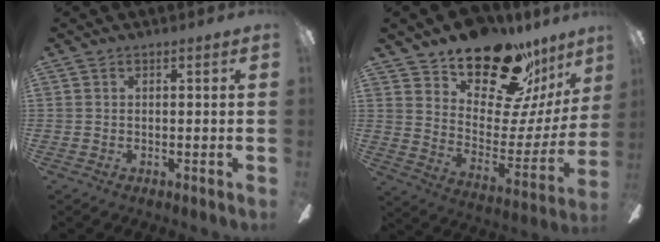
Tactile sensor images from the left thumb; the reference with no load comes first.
{"total": 22.7, "force": [18.1, 9.4, 10.1], "torque": [-0.145, -0.130, 0.310]}